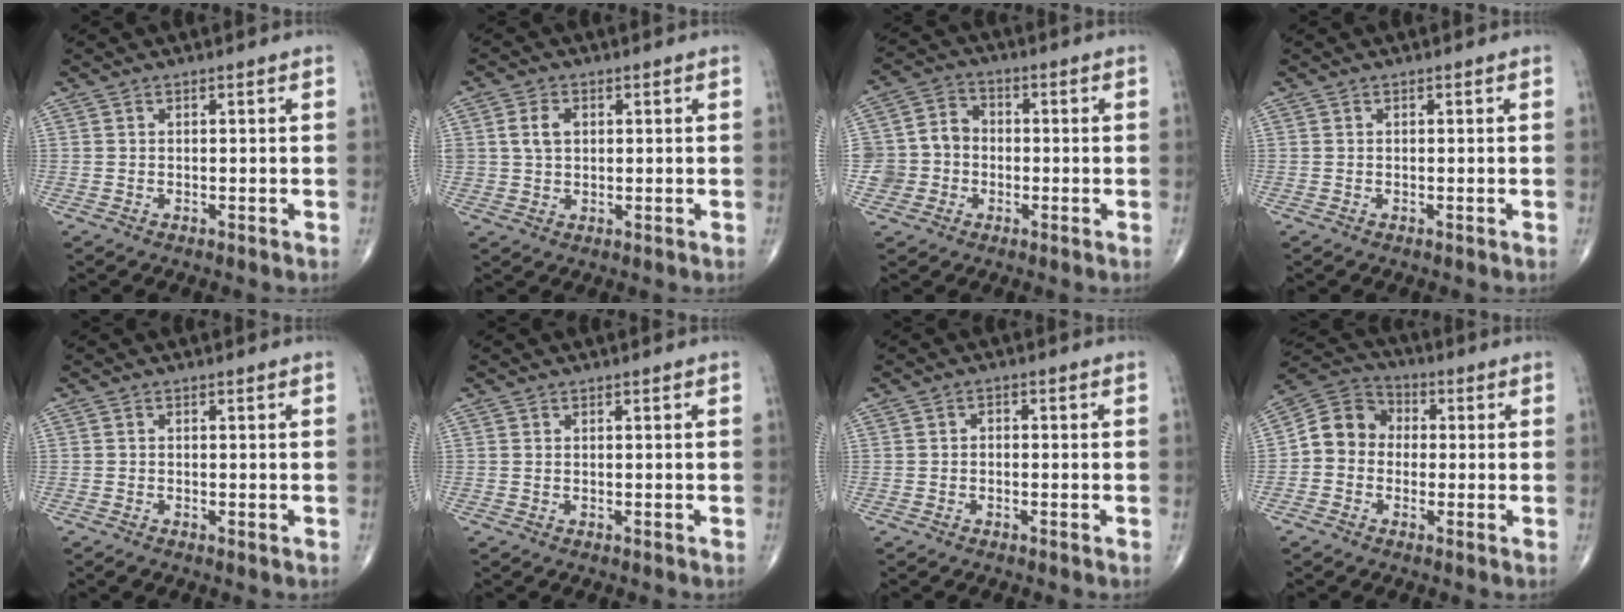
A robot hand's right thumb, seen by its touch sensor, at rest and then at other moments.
{"total": 4.2, "force": [0.9, 3.1, 2.7], "torque": [-0.044, 0.000, 0.018]}
{"total": 8.0, "force": [-1.4, 7.4, 2.7], "torque": [-0.023, 0.030, -0.030]}
{"total": 0.0}
{"total": 0.9, "force": [-0.4, 0.5, 0.7], "torque": [-0.015, -0.004, -0.010]}
{"total": 0.0}
{"total": 1.1, "force": [-0.3, 0.8, 0.7], "torque": [-0.005, 0.007, -0.009]}
{"total": 8.6, "force": [-0.6, 7.5, 4.1], "torque": [-0.053, 0.035, -0.029]}